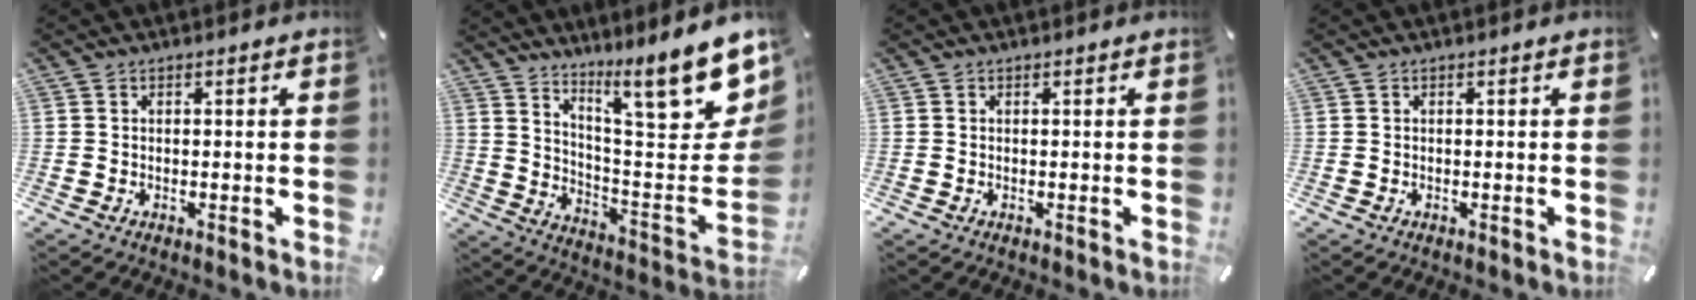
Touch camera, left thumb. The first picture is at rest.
{"total": 20.1, "force": [13.7, 5.0, 13.8], "torque": [-0.184, -0.117, 0.217]}
{"total": 0.0}
{"total": 0.0}